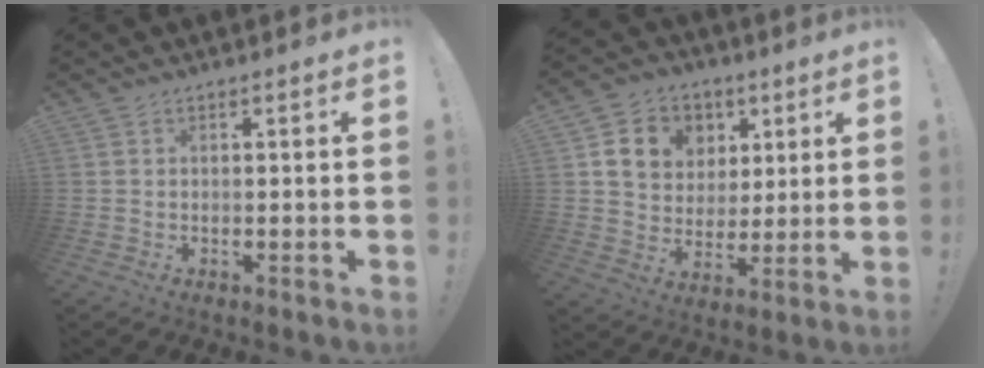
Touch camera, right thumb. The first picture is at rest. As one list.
[{"total": 11.8, "force": [4.2, 10.2, 4.0], "torque": [-0.056, -0.014, 0.088]}]